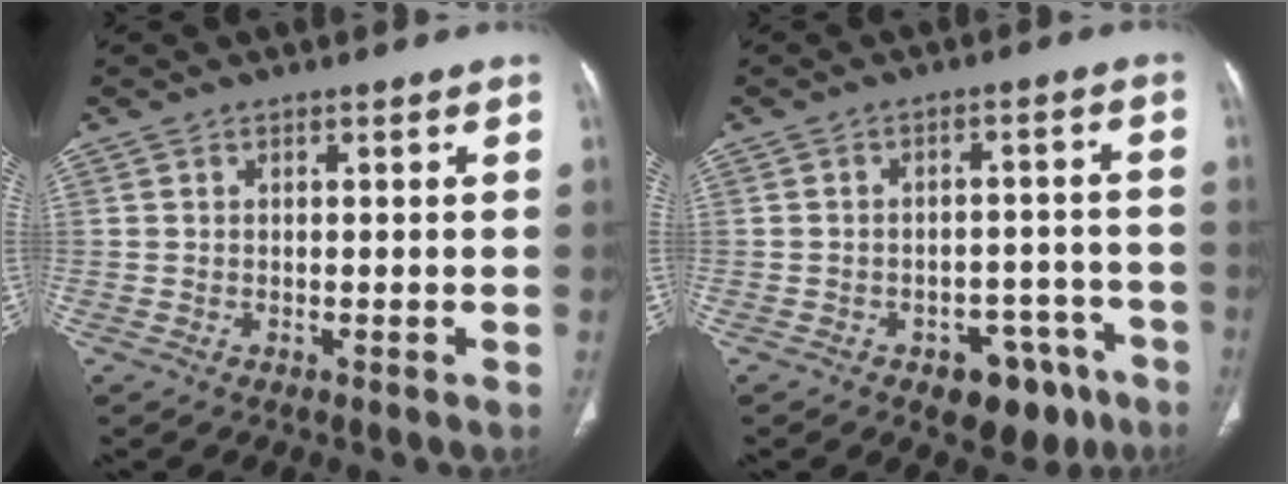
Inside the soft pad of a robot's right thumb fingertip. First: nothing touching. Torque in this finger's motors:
{"motor_torque": [1.36, 0.47, -0.27, -0.11, 0.03]}